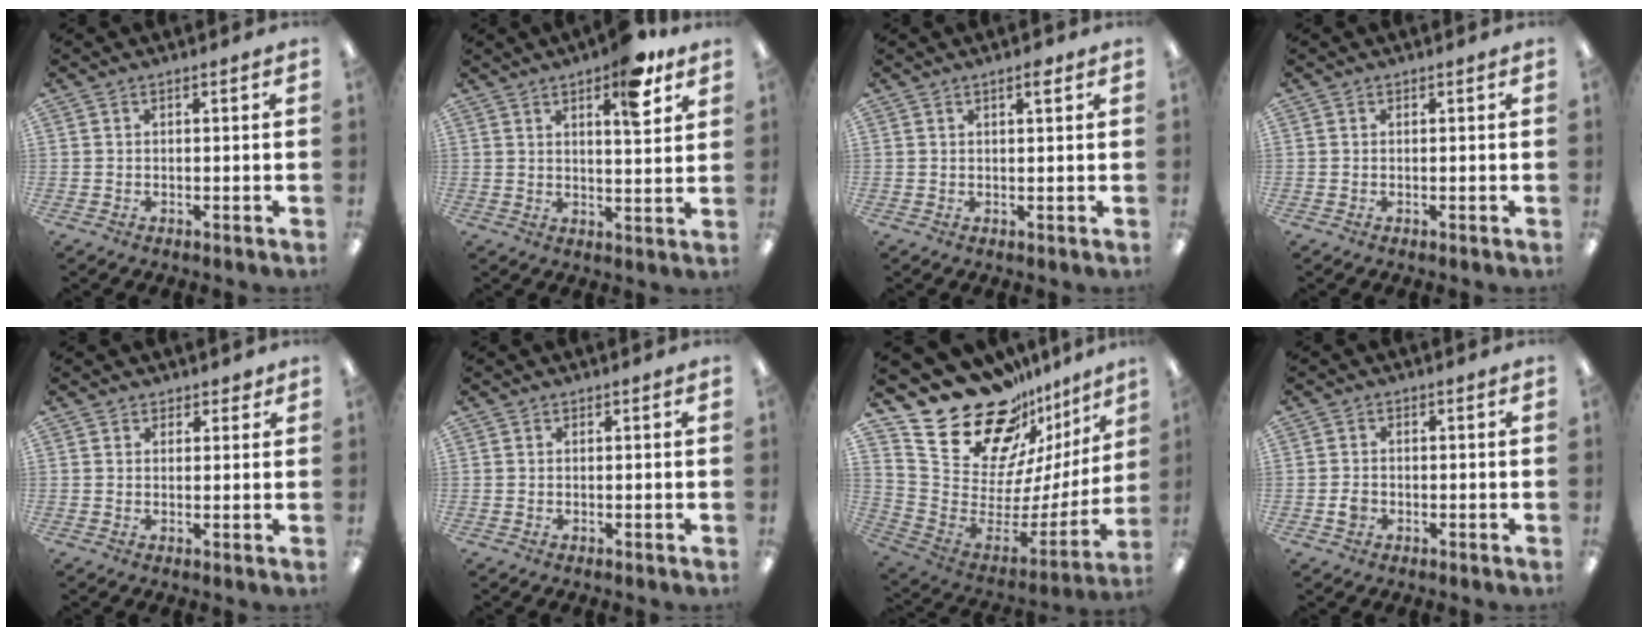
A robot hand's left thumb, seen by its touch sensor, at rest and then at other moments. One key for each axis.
{"total": 10.1, "fx": 6.4, "fy": 3.3, "fz": 7.1, "tx": -0.081, "ty": -0.034, "tz": 0.099}
{"total": 2.0, "fx": 1.4, "fy": 0.5, "fz": 1.3, "tx": -0.014, "ty": -0.005, "tz": 0.021}
{"total": 0.0}
{"total": 2.1, "fx": 1.4, "fy": 1.5, "fz": 0.2, "tx": 0.002, "ty": -0.001, "tz": 0.026}
{"total": 0.0}
{"total": 24.5, "fx": 18.8, "fy": 11.9, "fz": 10.3, "tx": -0.174, "ty": -0.146, "tz": 0.360}
{"total": 2.1, "fx": -0.6, "fy": 1.8, "fz": 1.0, "tx": -0.016, "ty": 0.005, "tz": -0.013}